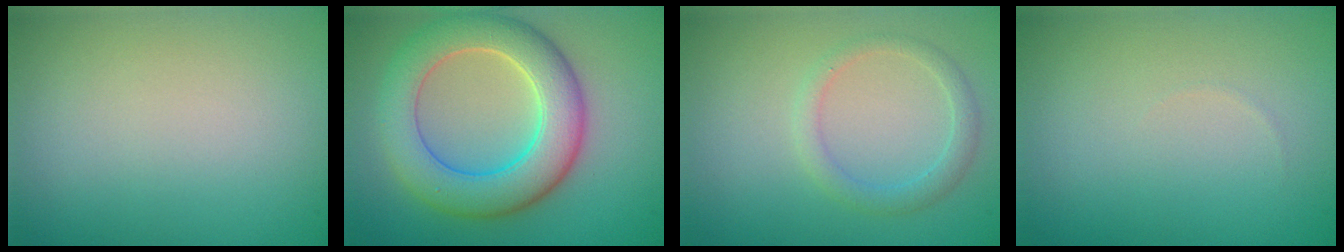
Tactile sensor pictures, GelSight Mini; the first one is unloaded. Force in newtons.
{"total": 7.6, "press": 7.6, "slide": 0.4}
{"total": 1.9, "press": 1.9, "slide": 0.1}
{"total": 0.0}